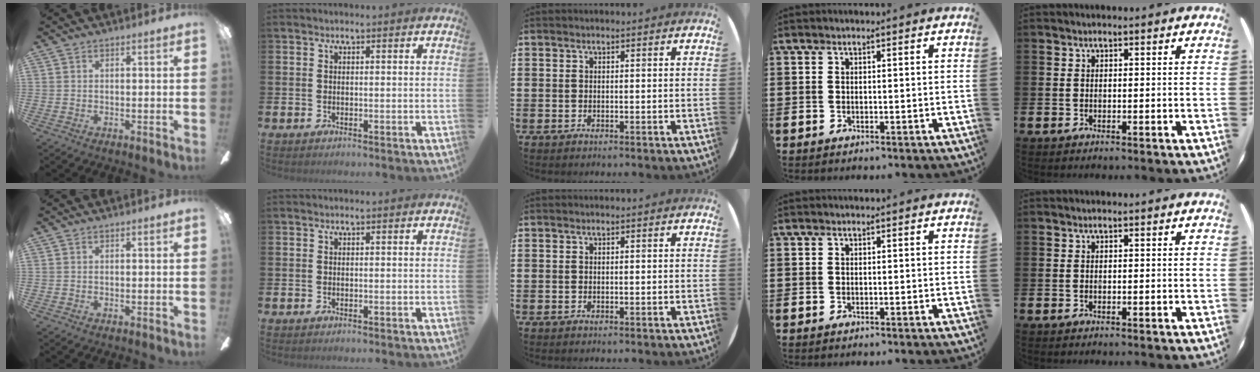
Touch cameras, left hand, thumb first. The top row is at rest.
{}